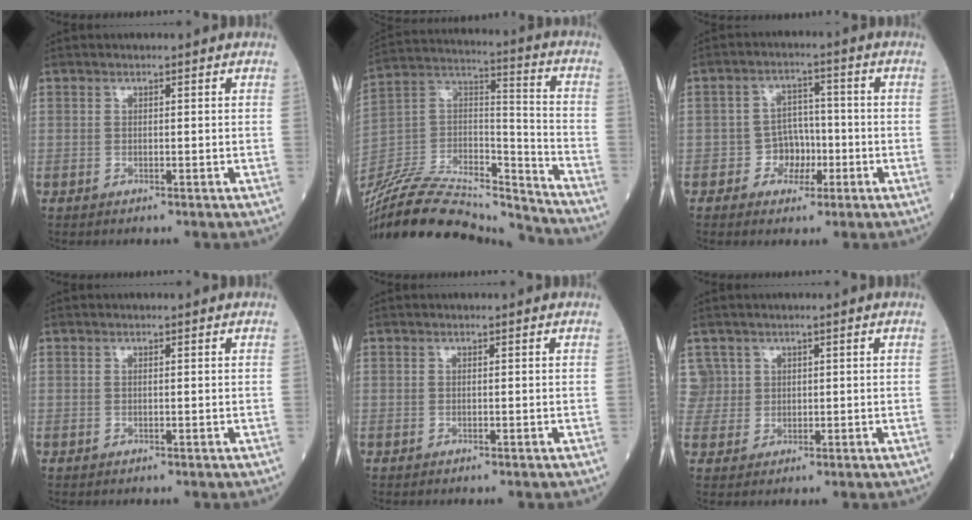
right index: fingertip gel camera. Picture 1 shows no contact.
{"total": 27.5, "force": [-25.7, 4.7, 8.8], "torque": [-0.195, 0.000, -0.422]}
{"total": 4.7, "force": [-1.5, 4.0, 1.9], "torque": [-0.019, 0.015, -0.025]}
{"total": 0.0}
{"total": 0.0}
{"total": 3.6, "force": [1.7, 3.1, -0.5], "torque": [0.028, 0.013, 0.032]}